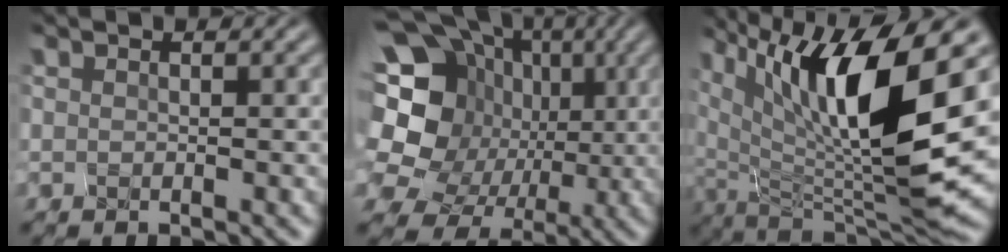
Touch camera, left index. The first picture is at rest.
{"total": 16.3, "force": [1.4, 14.8, 6.5], "torque": [-0.196, 0.027, 0.031]}
{"total": 12.7, "force": [4.2, 4.0, 11.3], "torque": [-0.215, -0.009, 0.092]}